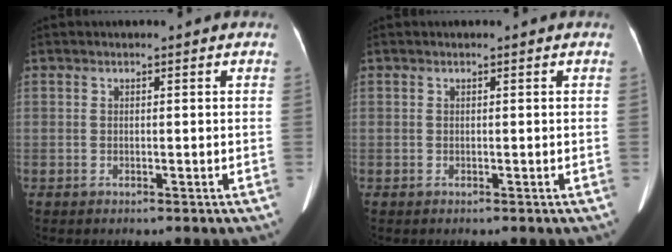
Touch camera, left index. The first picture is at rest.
{"total": 0.0}